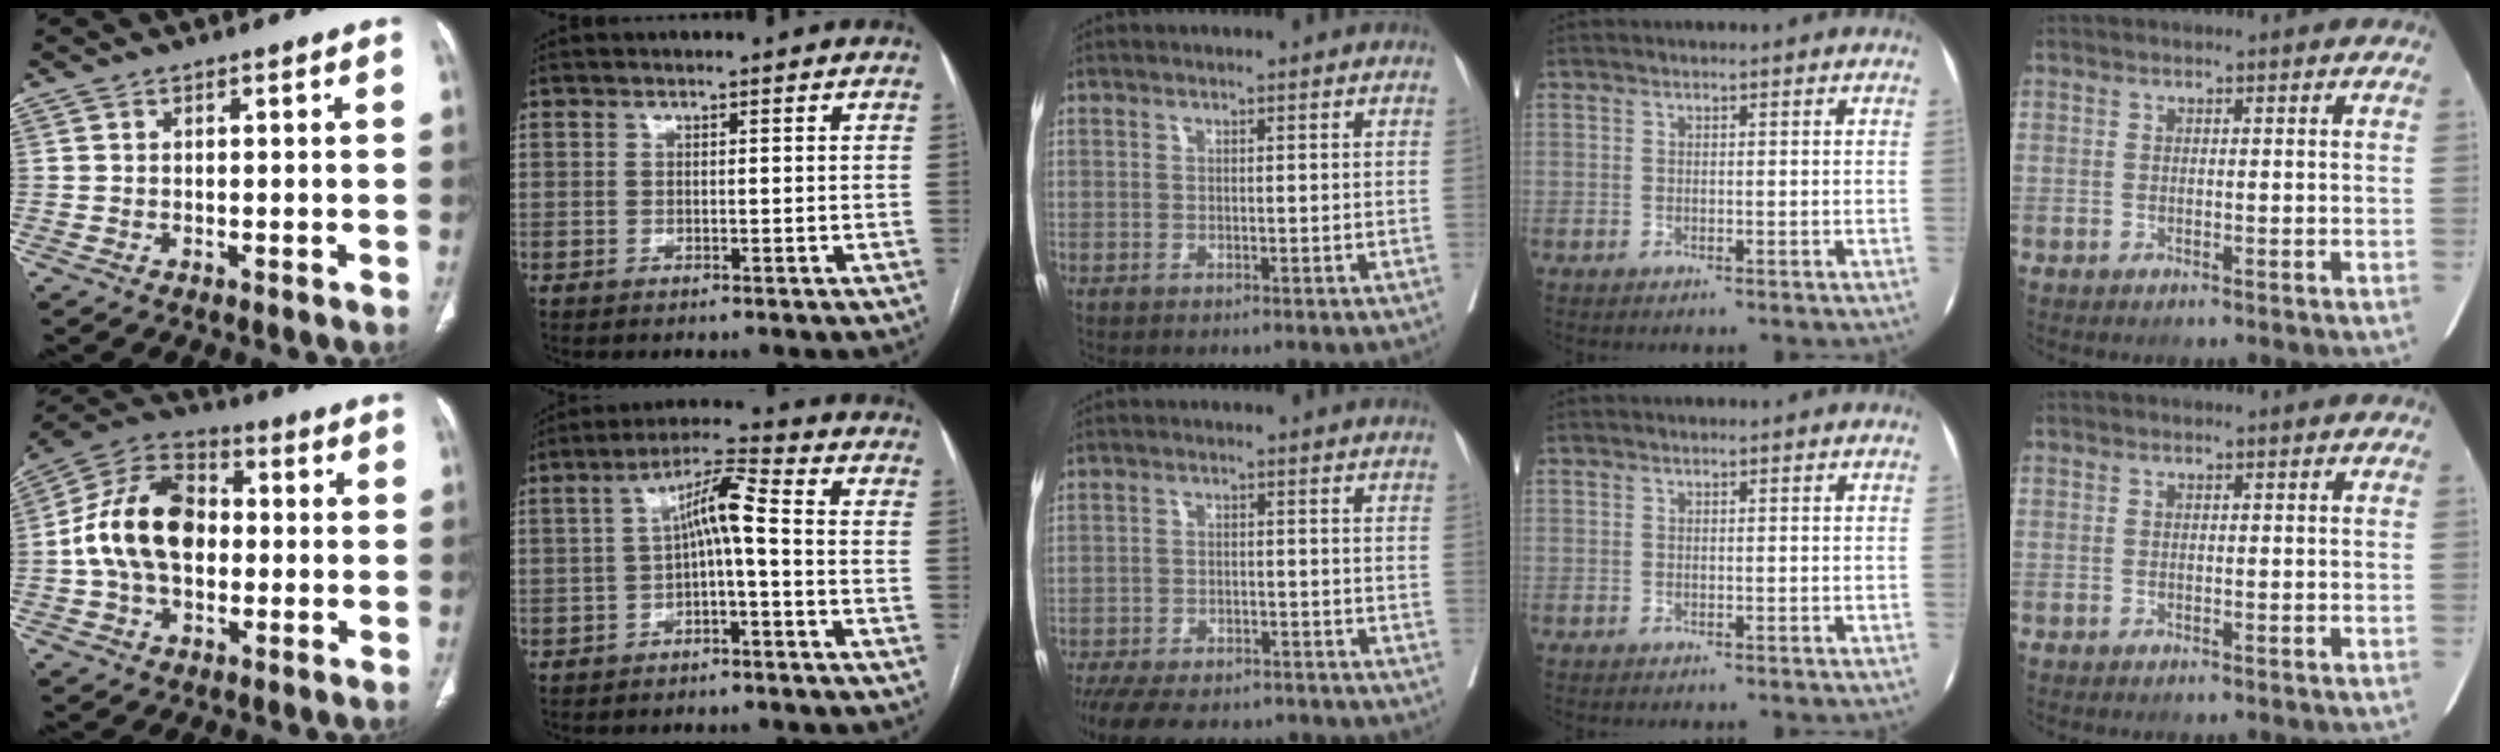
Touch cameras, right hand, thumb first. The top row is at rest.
{"thumb": {"total": 16.4, "force": [-0.2, 11.1, 12.1], "torque": [-0.209, 0.032, -0.012]}, "index": {"total": 6.8, "force": [-0.5, 0.9, 6.7], "torque": [-0.119, 0.032, -0.010]}, "middle": {"total": 15.6, "force": [-13.1, 5.6, 6.3], "torque": [-0.143, -0.010, -0.182]}}